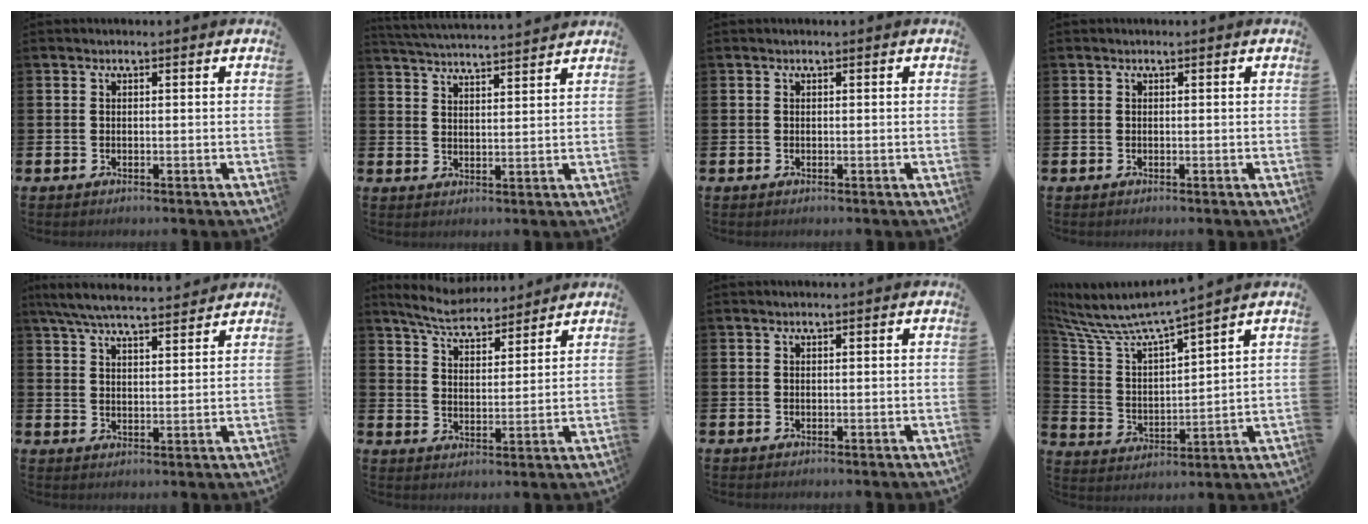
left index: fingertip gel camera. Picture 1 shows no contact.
{"total": 4.4, "force": [4.4, -0.2, 0.3], "torque": [-0.021, -0.028, 0.079]}
{"total": 0.0}
{"total": 0.0}
{"total": 6.6, "force": [6.3, 0.7, 2.0], "torque": [-0.057, -0.030, 0.113]}
{"total": 6.4, "force": [6.2, 1.0, 1.5], "torque": [-0.049, -0.031, 0.110]}
{"total": 0.0}
{"total": 6.7, "force": [6.3, 0.9, 2.2], "torque": [-0.079, -0.049, 0.102]}